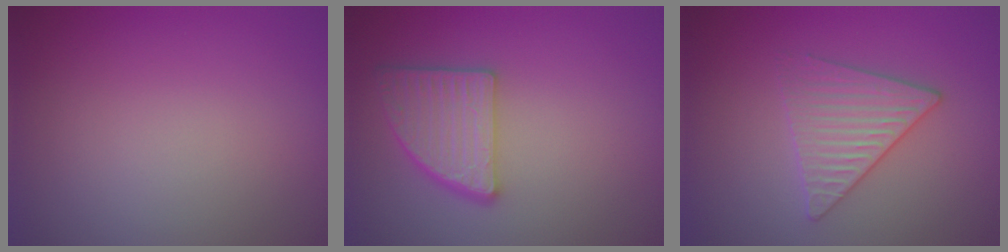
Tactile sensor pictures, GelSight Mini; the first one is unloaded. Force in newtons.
{"total": 4.2, "press": 3.9, "slide": 1.6}
{"total": 3.2, "press": 3.2, "slide": 0.6}